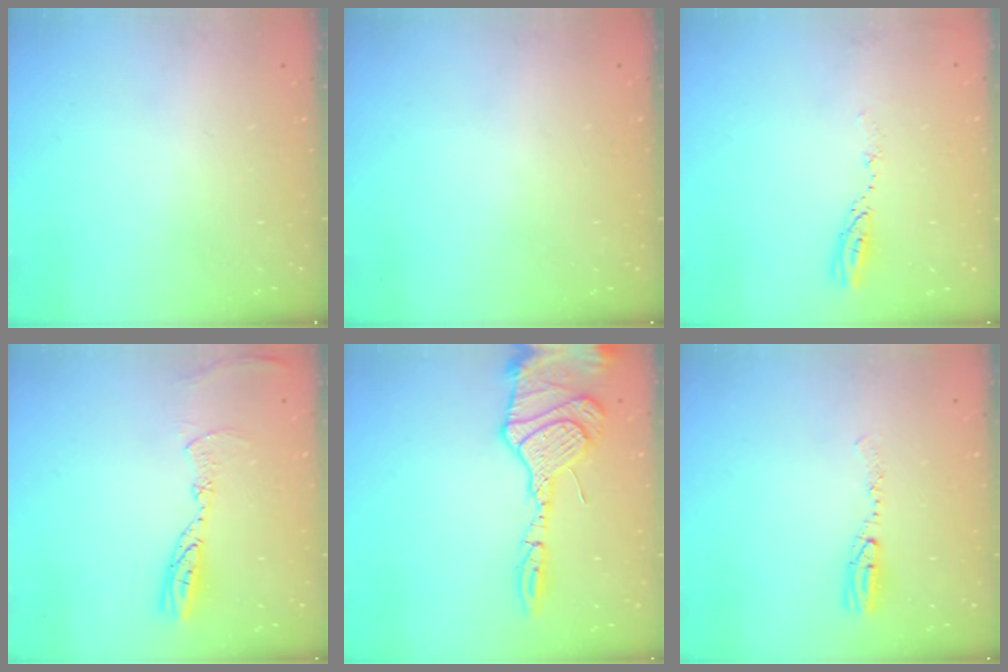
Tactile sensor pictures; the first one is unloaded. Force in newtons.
{"total": 0.0}
{"total": 4.0, "press": 3.9, "slide": 0.5}
{"total": 9.3, "press": 9.3, "slide": 0.9}
{"total": 18.6, "press": 18.4, "slide": 3.1}
{"total": 6.3, "press": 6.0, "slide": 1.7}